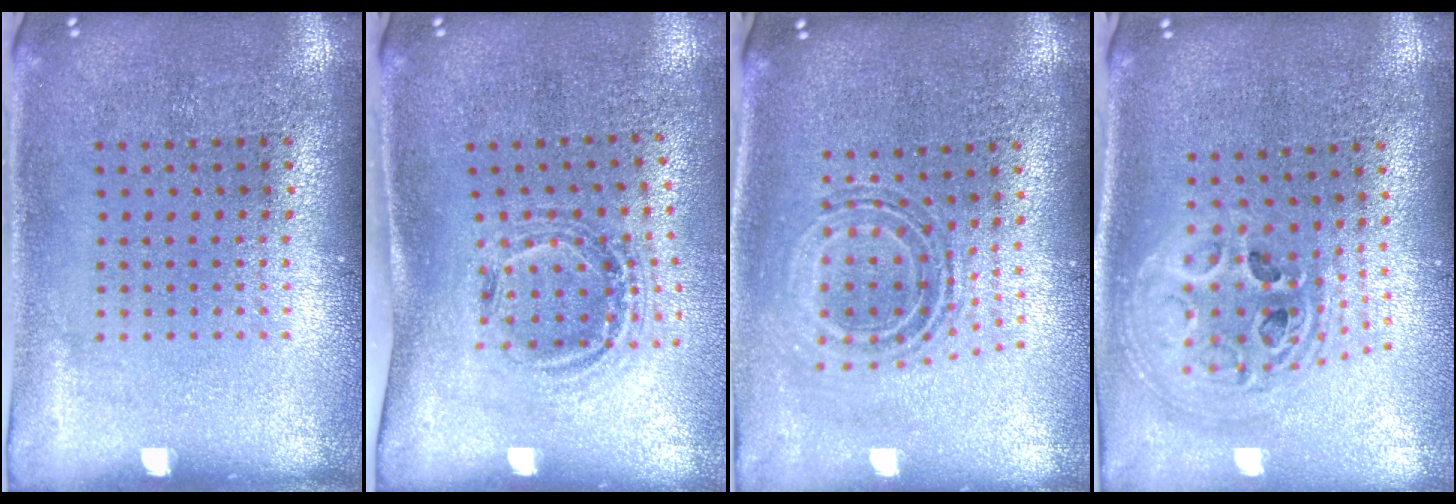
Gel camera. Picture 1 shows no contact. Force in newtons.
{"total": 1.1, "press": 1.0, "slide": 0.4}
{"total": 0.7, "press": 0.7, "slide": 0.2}
{"total": 2.4, "press": 1.8, "slide": 1.6}